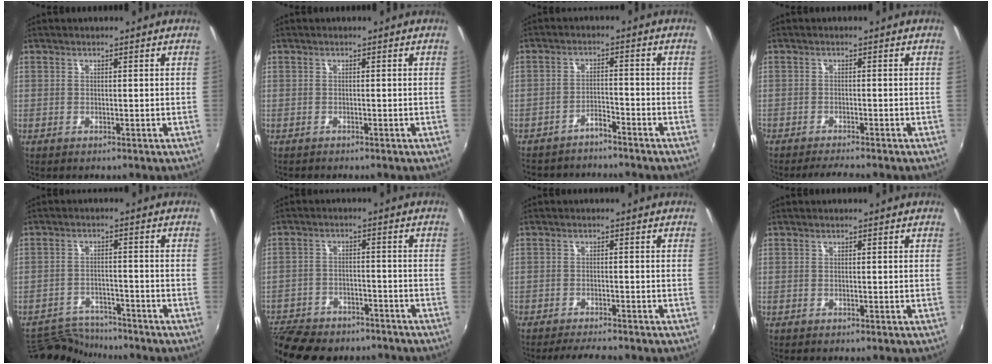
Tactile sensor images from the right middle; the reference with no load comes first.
{"total": 0.6, "force": [-0.5, 0.2, 0.0], "torque": [-0.001, -0.003, -0.010]}
{"total": 5.4, "force": [-5.0, 1.3, 1.5], "torque": [-0.041, 0.003, -0.078]}
{"total": 3.6, "force": [-3.3, 0.0, 1.4], "torque": [-0.036, -0.006, -0.056]}
{"total": 8.1, "force": [-8.0, 1.4, 0.6], "torque": [-0.035, 0.006, -0.138]}
{"total": 15.5, "force": [-12.8, 6.5, 6.1], "torque": [-0.153, -0.015, -0.196]}
{"total": 5.0, "force": [-4.5, 0.6, 2.0], "torque": [-0.051, -0.007, -0.071]}
{"total": 0.0}